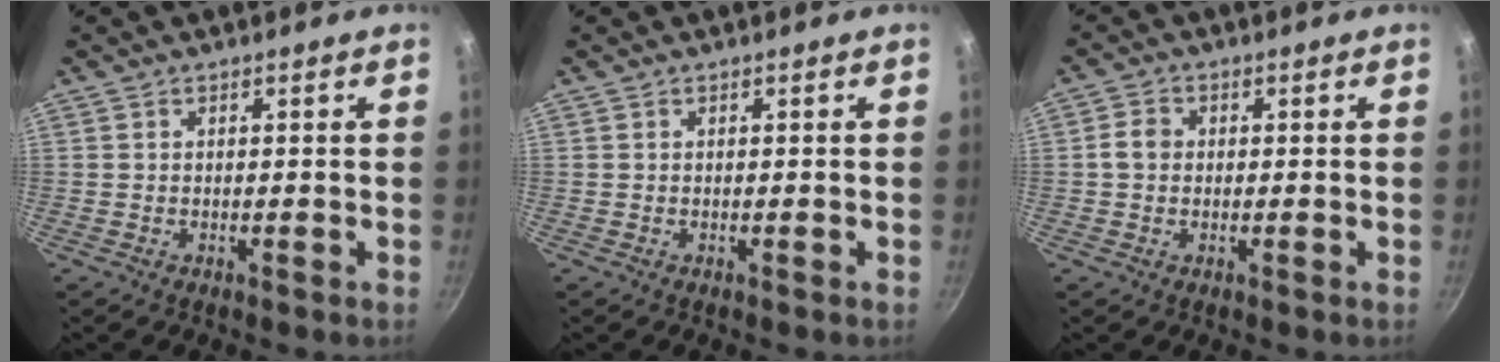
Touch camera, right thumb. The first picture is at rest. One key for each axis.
{"total": 0.0}
{"total": 3.2, "fx": 0.0, "fy": 2.7, "fz": 1.7, "tx": -0.024, "ty": 0.009, "tz": -0.006}